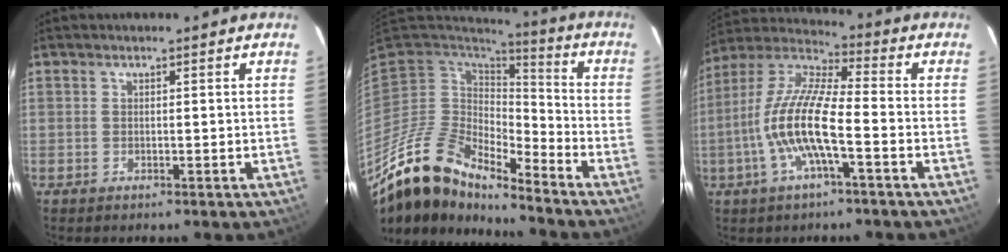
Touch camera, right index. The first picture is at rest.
{"total": 15.4, "force": [-13.0, 4.3, 7.0], "torque": [-0.126, -0.017, -0.254]}
{"total": 13.7, "force": [-3.9, 2.8, 12.9], "torque": [-0.259, 0.002, -0.082]}